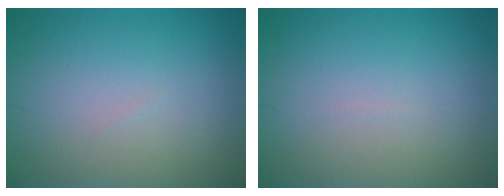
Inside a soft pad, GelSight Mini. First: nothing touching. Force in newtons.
{"total": 0.0}